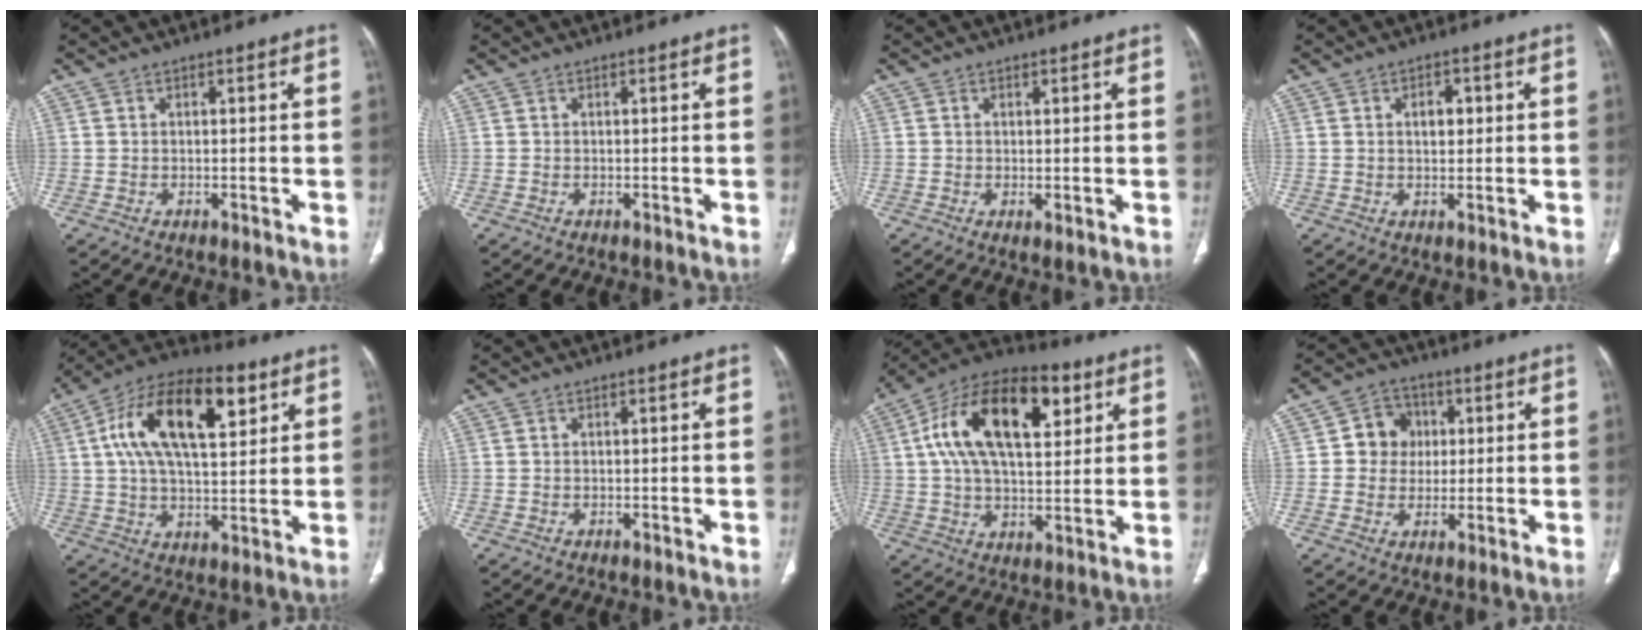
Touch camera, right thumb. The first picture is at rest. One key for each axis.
{"total": 0.0}
{"total": 1.2, "fx": 0.0, "fy": 0.4, "fz": 1.1, "tx": -0.027, "ty": -0.008, "tz": 0.001}
{"total": 3.5, "fx": 0.8, "fy": 2.2, "fz": 2.6, "tx": -0.029, "ty": 0.000, "tz": 0.012}
{"total": 20.4, "fx": 7.0, "fy": 9.6, "fz": 16.5, "tx": -0.270, "ty": 0.007, "tz": 0.111}
{"total": 0.0}
{"total": 22.6, "fx": 7.3, "fy": 11.5, "fz": 18.0, "tx": -0.293, "ty": 0.010, "tz": 0.115}
{"total": 7.4, "fx": 1.0, "fy": 6.8, "fz": 2.8, "tx": -0.002, "ty": 0.008, "tz": 0.010}